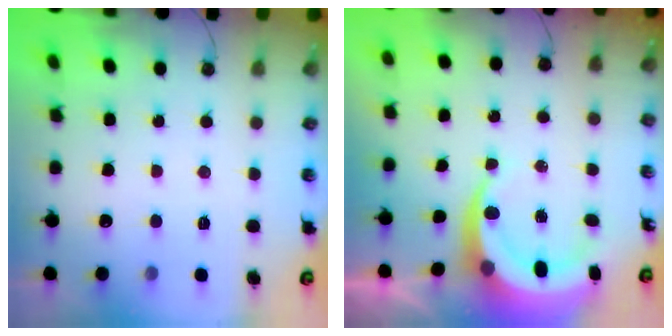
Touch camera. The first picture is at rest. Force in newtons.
{"total": 8.1, "press": 8.0, "slide": 1.2}